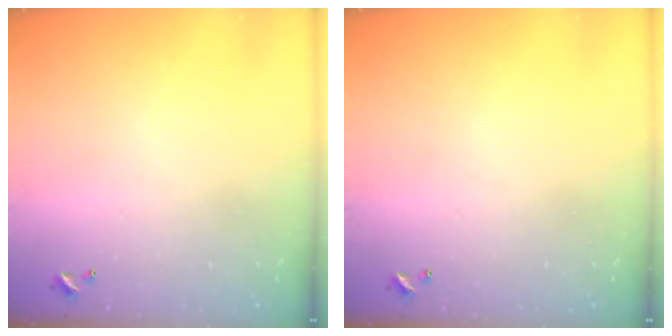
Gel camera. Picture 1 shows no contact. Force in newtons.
{"total": 0.0}